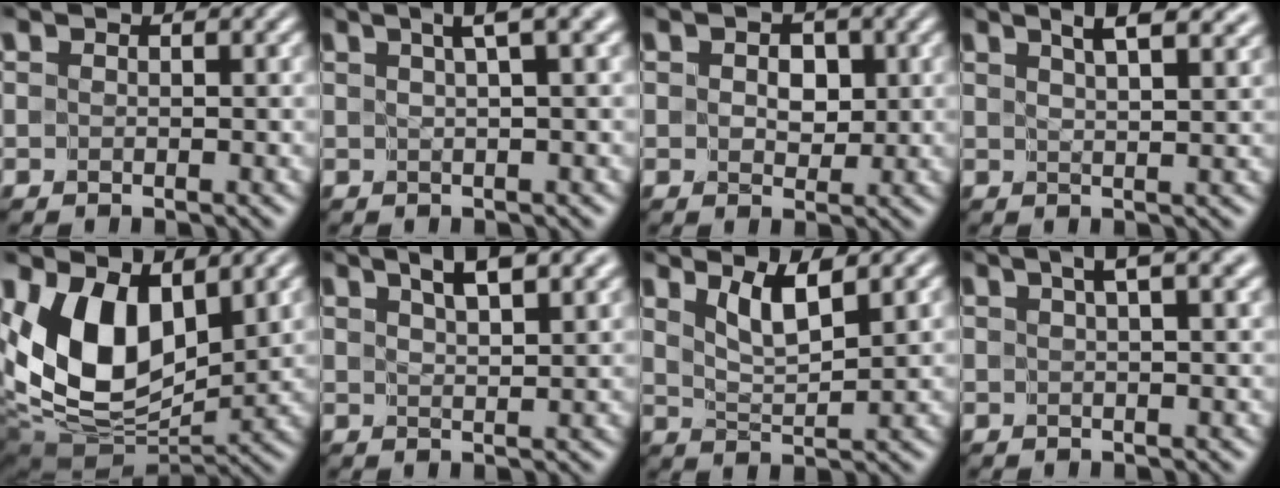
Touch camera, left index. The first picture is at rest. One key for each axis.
{"total": 3.7, "fx": 2.0, "fy": 0.4, "fz": 3.1, "tx": -0.036, "ty": 0.010, "tz": 0.029}
{"total": 2.4, "fx": 0.5, "fy": 1.7, "fz": 1.6, "tx": -0.025, "ty": -0.002, "tz": 0.008}
{"total": 5.9, "fx": 4.1, "fy": 1.9, "fz": 3.8, "tx": -0.024, "ty": 0.025, "tz": 0.034}
{"total": 11.0, "fx": 3.5, "fy": 6.2, "fz": 8.4, "tx": -0.153, "ty": -0.017, "tz": 0.061}
{"total": 6.8, "fx": 4.7, "fy": 2.1, "fz": 4.6, "tx": -0.045, "ty": 0.025, "tz": 0.047}
{"total": 3.2, "fx": 2.2, "fy": 0.5, "fz": 2.3, "tx": -0.043, "ty": -0.007, "tz": 0.044}
{"total": 4.7, "fx": 2.9, "fy": 1.1, "fz": 3.5, "tx": -0.038, "ty": 0.013, "tz": 0.031}